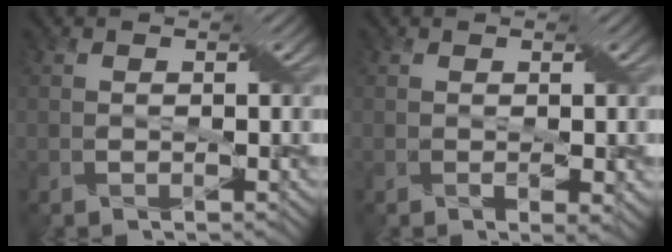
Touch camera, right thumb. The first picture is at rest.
{"total": 2.1, "force": [-0.3, 0.9, 1.9], "torque": [-0.025, -0.006, 0.000]}